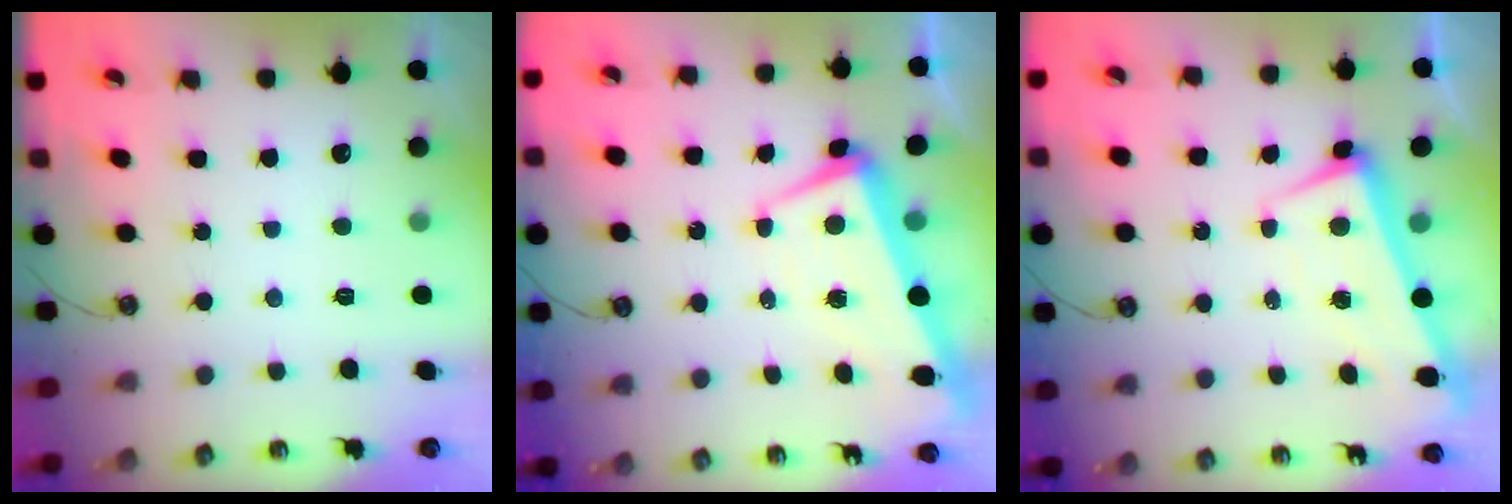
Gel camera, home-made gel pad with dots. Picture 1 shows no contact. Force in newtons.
{"total": 1.6, "press": 1.4, "slide": 0.9}
{"total": 1.9, "press": 1.0, "slide": 1.6}